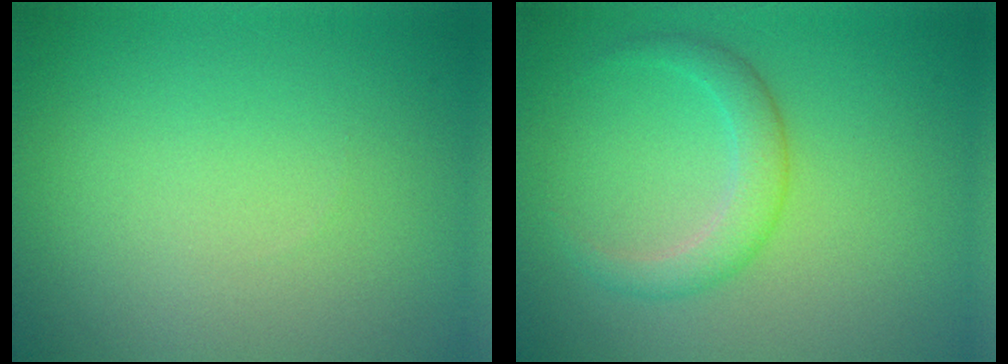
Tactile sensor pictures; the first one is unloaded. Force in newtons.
{"total": 2.5, "press": 2.5, "slide": 0.1}